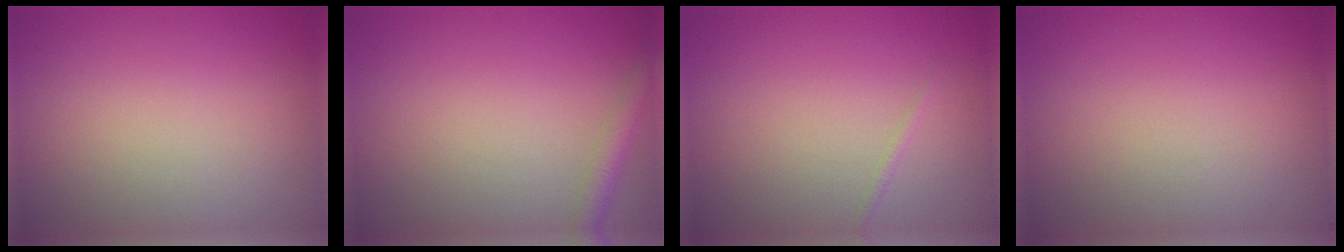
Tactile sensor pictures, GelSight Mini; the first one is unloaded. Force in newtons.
{"total": 2.3, "press": 2.3, "slide": 0.1}
{"total": 0.6, "press": 0.5, "slide": 0.0}
{"total": 0.0}